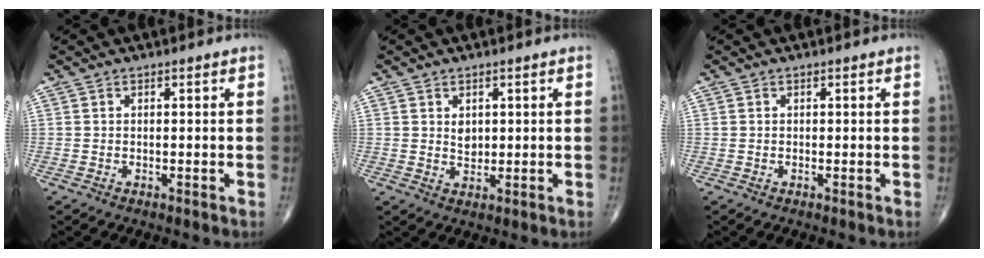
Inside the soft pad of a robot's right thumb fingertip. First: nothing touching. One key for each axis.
{"total": 2.5, "fx": 0.7, "fy": 1.8, "fz": 1.6, "tx": -0.016, "ty": -0.009, "tz": 0.015}
{"total": 0.0}